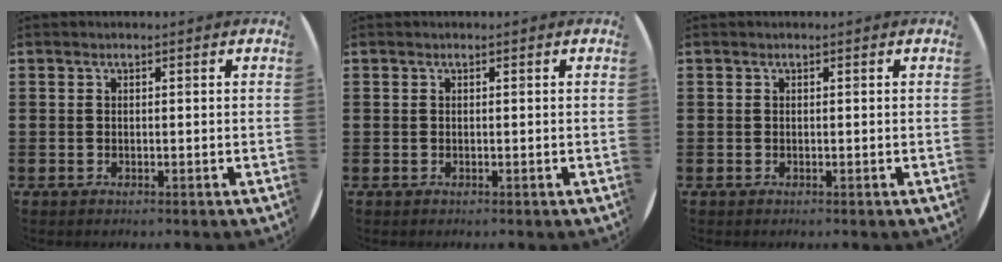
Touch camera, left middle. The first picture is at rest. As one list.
[{"total": 0.0}, {"total": 0.0}]